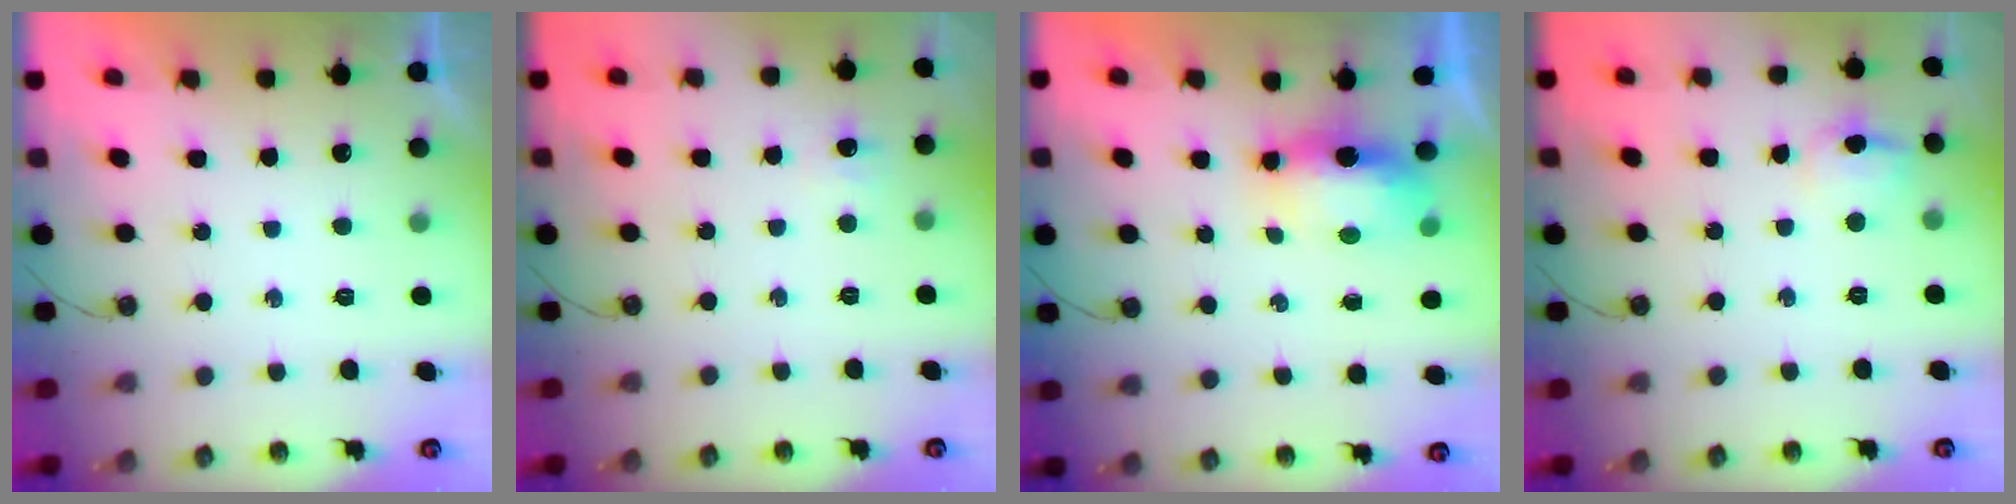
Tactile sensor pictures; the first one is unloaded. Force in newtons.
{"total": 3.1, "press": 3.0, "slide": 0.7}
{"total": 15.1, "press": 9.0, "slide": 12.1}
{"total": 7.5, "press": 7.4, "slide": 1.6}